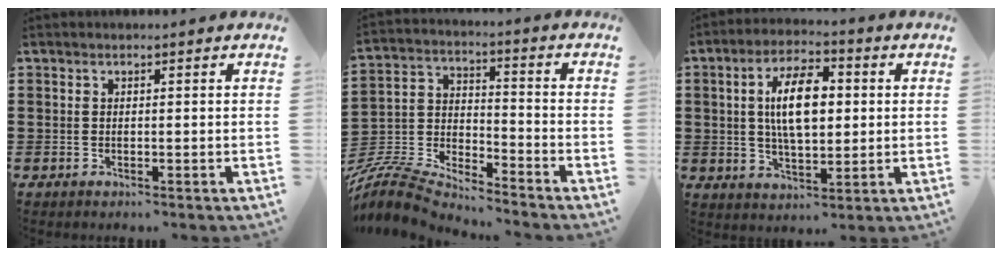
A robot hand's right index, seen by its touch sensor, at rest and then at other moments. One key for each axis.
{"total": 7.1, "fx": -6.9, "fy": 1.0, "fz": 1.3, "tx": -0.049, "ty": -0.007, "tz": -0.146}
{"total": 9.7, "fx": 1.3, "fy": 4.1, "fz": 8.7, "tx": -0.160, "ty": 0.006, "tz": 0.016}